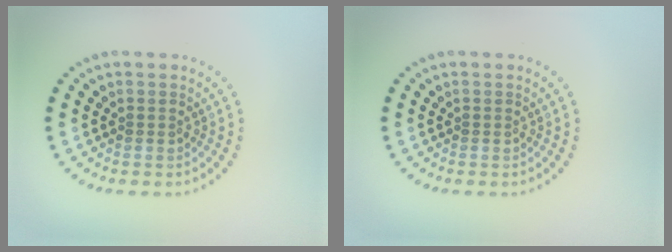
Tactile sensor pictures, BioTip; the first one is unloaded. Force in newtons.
{"total": 0.0}